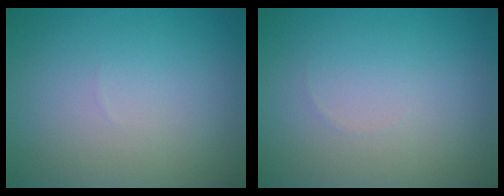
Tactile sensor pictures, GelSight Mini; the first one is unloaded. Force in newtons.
{"total": 0.0}